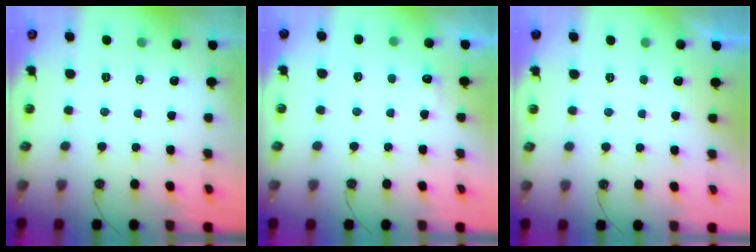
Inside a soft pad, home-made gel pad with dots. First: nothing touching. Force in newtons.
{"total": 5.9, "press": 5.8, "slide": 0.8}
{"total": 0.0}